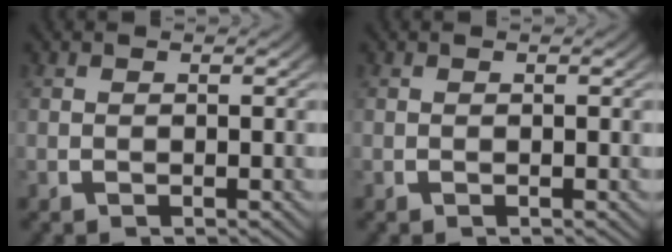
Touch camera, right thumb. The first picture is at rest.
{"total": 0.0}